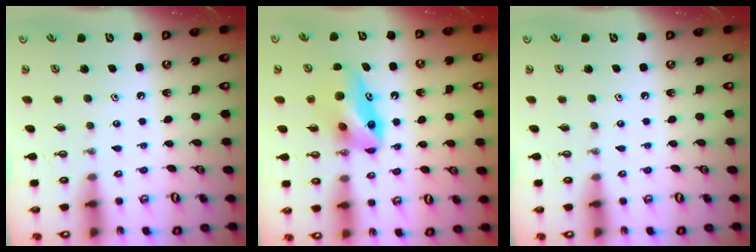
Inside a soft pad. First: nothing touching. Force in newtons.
{"total": 10.0, "press": 9.1, "slide": 4.2}
{"total": 0.0}